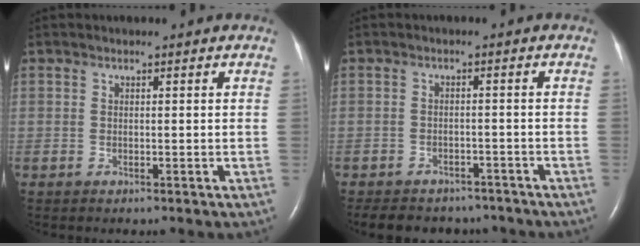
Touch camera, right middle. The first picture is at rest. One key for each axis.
{"total": 13.5, "fx": -11.6, "fy": 3.0, "fz": 6.2, "tx": -0.125, "ty": -0.022, "tz": -0.172}